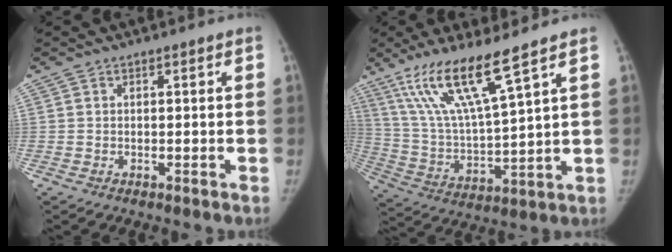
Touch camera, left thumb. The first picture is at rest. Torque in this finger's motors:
{"motor_torque": [1.03, 0.98, 1.46, -1.31, 0.15]}